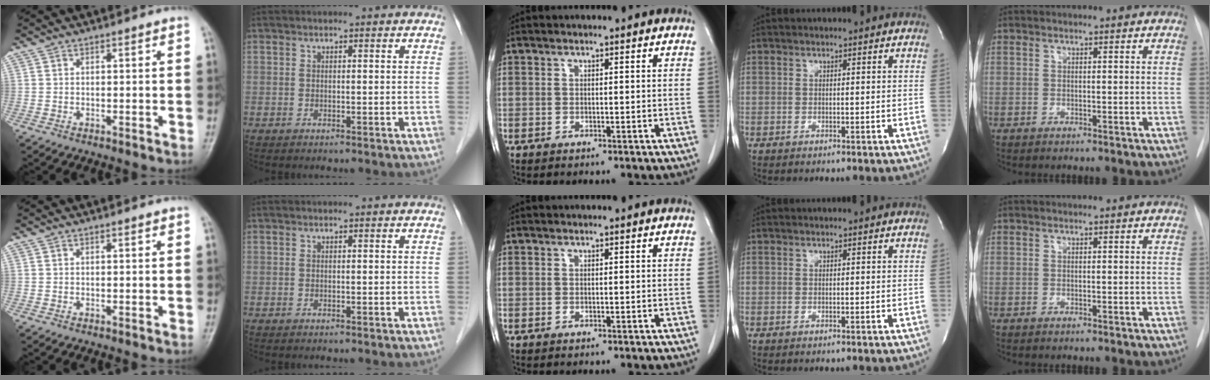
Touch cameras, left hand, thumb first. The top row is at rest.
{}